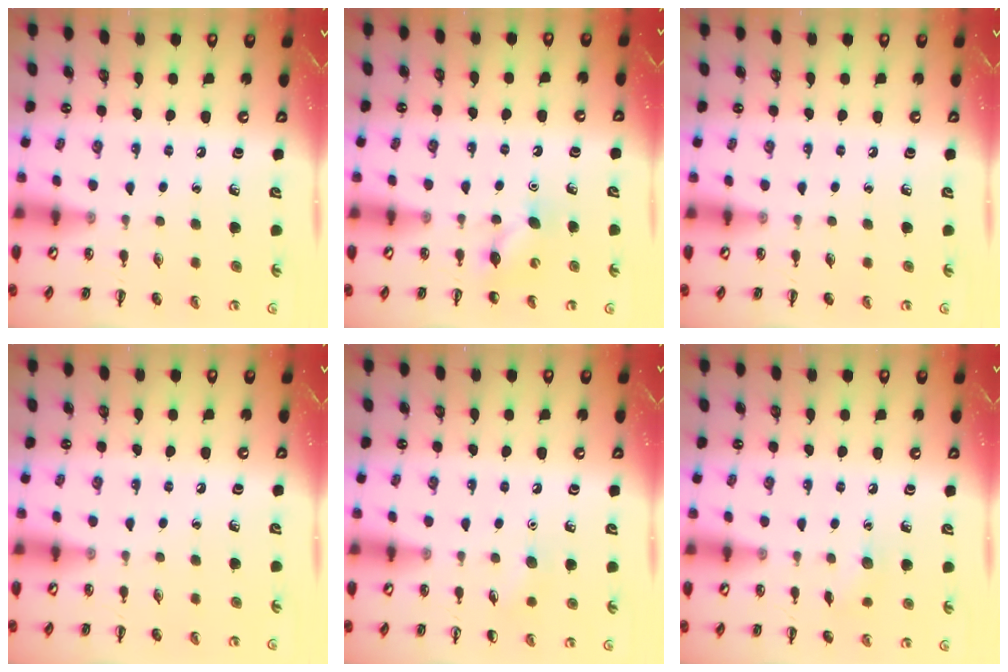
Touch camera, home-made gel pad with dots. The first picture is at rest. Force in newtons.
{"total": 6.2, "press": 6.0, "slide": 1.7}
{"total": 0.0}
{"total": 0.0}
{"total": 4.4, "press": 4.2, "slide": 1.4}
{"total": 5.4, "press": 5.2, "slide": 1.4}